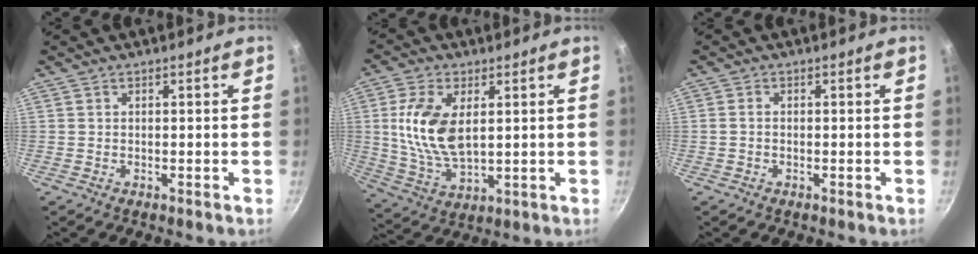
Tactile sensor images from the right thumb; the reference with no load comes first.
{"total": 12.8, "force": [2.4, 6.9, 10.5], "torque": [-0.203, -0.015, 0.054]}
{"total": 1.0, "force": [-0.2, 0.7, 0.6], "torque": [-0.012, 0.006, -0.004]}